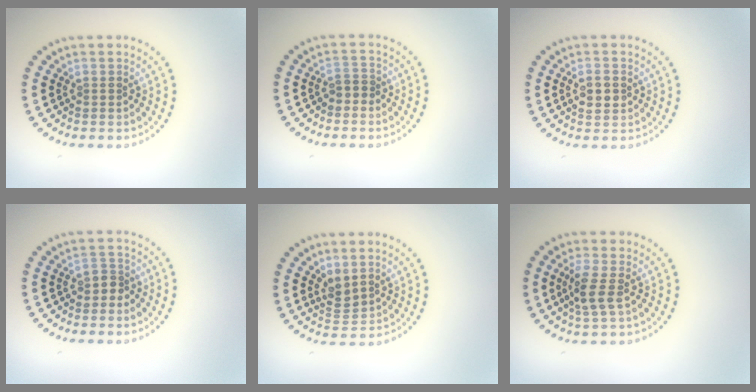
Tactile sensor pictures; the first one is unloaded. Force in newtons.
{"total": 1.2, "press": 1.0, "slide": 0.6}
{"total": 2.1, "press": 2.1, "slide": 0.3}
{"total": 1.4, "press": 1.1, "slide": 0.9}
{"total": 1.9, "press": 1.6, "slide": 1.1}
{"total": 2.4, "press": 2.0, "slide": 1.3}